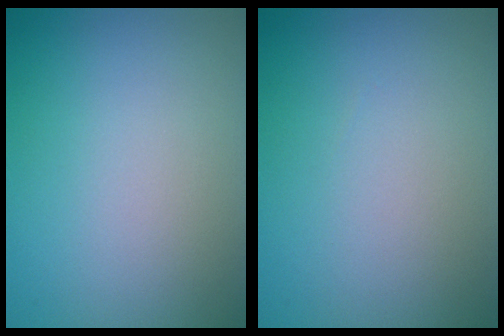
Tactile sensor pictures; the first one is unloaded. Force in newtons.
{"total": 0.0}